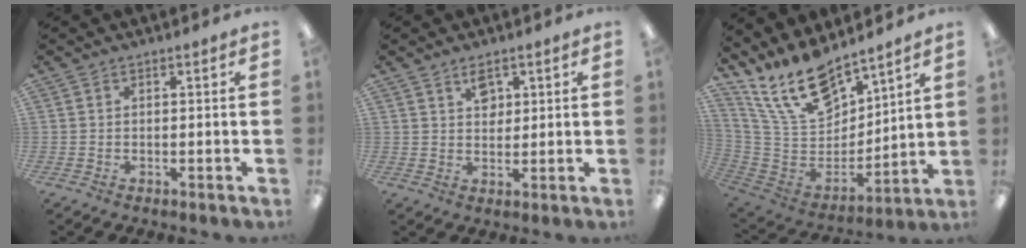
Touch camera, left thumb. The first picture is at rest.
{"total": 4.2, "force": [2.8, 2.6, 1.8], "torque": [-0.010, -0.012, 0.045]}
{"total": 18.3, "force": [14.5, 7.9, 7.9], "torque": [-0.168, -0.088, 0.268]}